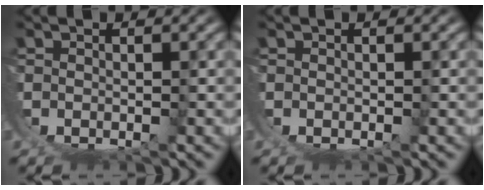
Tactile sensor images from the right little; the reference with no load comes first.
{"total": 0.0}